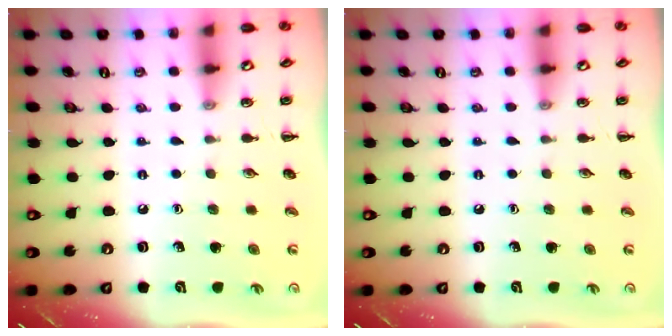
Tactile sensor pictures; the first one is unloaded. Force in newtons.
{"total": 0.0}